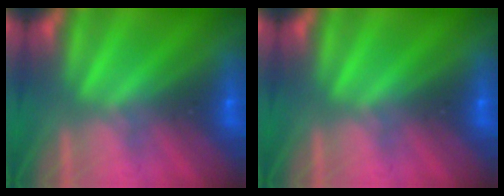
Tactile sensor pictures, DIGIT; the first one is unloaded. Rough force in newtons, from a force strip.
{"total": 0.0}